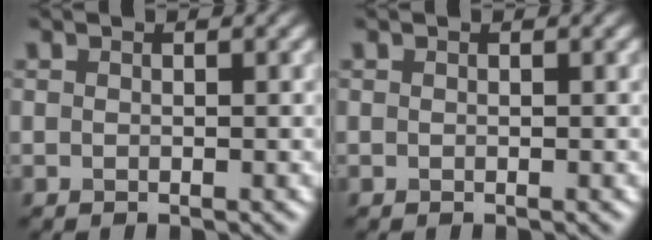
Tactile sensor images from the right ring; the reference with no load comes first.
{"total": 0.0}